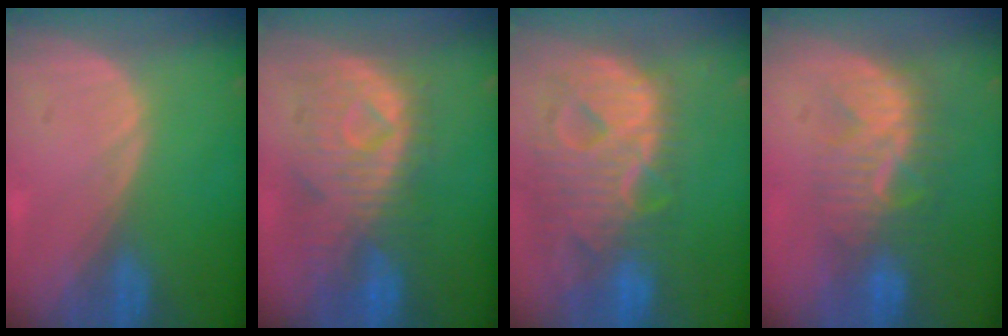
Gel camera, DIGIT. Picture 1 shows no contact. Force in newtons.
{"total": 10.2, "press": 9.3, "slide": 4.2}
{"total": 13.0, "press": 10.9, "slide": 7.0}
{"total": 8.3, "press": 8.0, "slide": 2.2}